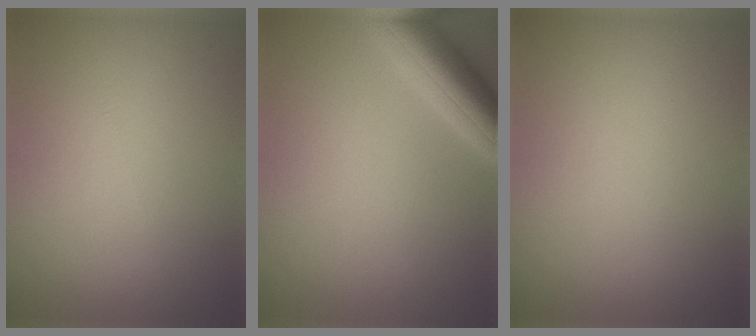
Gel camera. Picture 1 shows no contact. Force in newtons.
{"total": 5.9, "press": 5.9, "slide": 0.4}
{"total": 0.0}